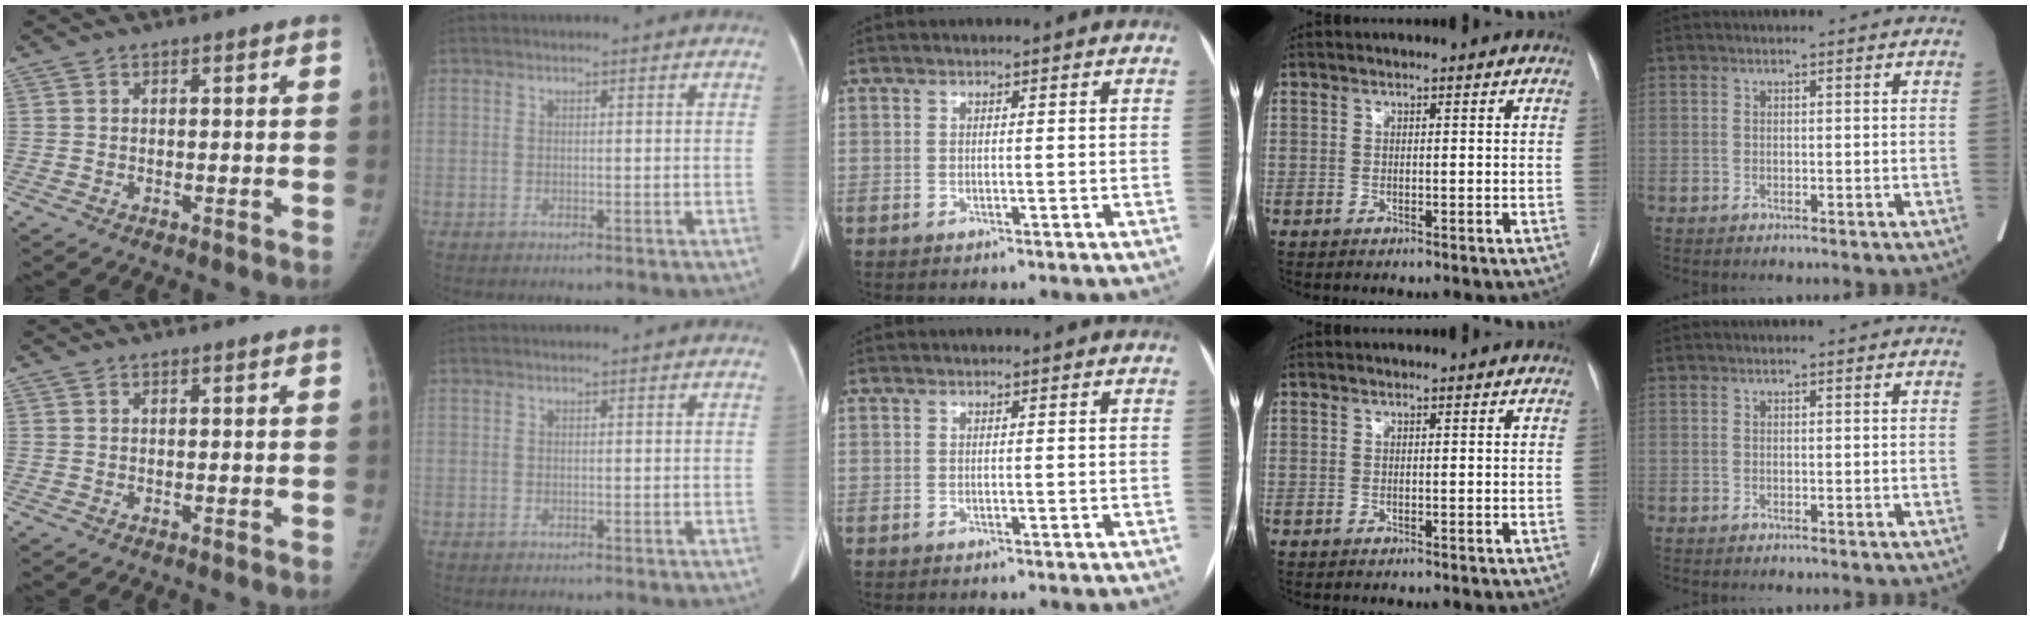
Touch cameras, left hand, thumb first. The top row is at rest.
{}